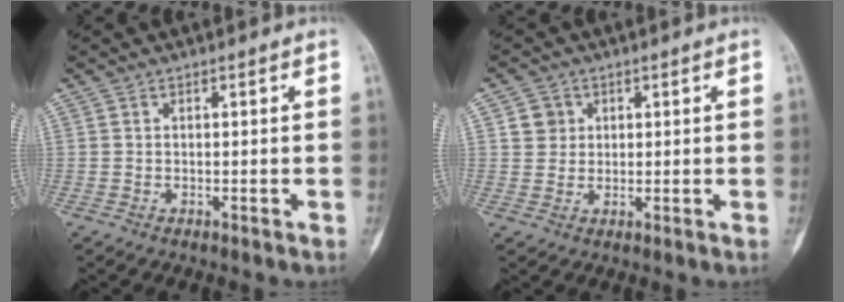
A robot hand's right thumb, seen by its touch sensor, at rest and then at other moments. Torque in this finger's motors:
{"motor_torque": [0.52, 0.70, 0.34, -0.21, -0.02]}